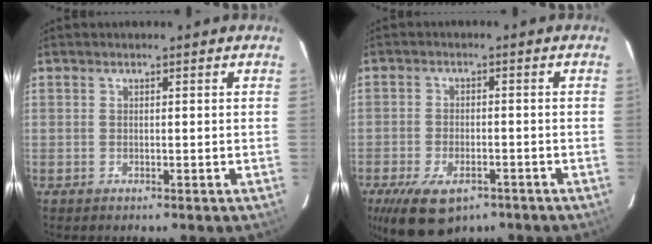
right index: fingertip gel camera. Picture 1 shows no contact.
{"total": 9.5, "force": [-6.2, 4.6, 5.6], "torque": [-0.106, -0.010, -0.095]}